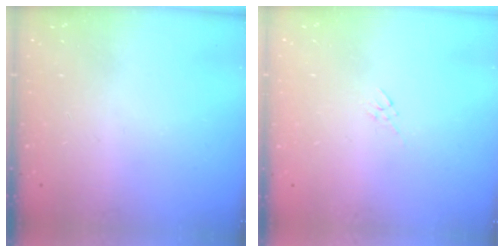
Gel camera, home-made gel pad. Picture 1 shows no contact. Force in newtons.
{"total": 2.7, "press": 2.5, "slide": 0.9}